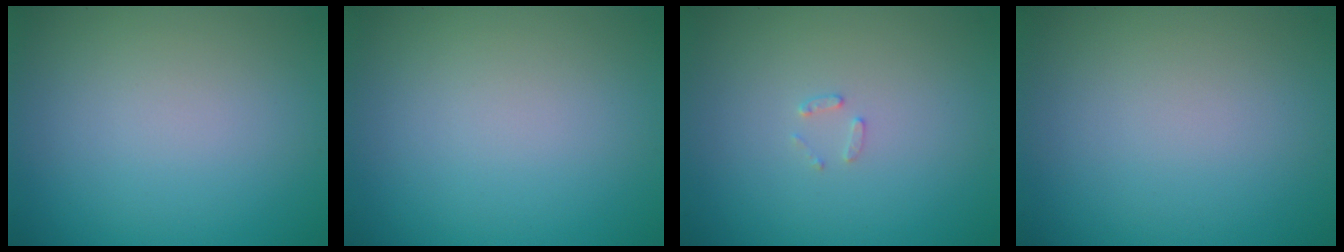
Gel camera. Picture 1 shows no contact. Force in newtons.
{"total": 0.0}
{"total": 0.9, "press": 0.9, "slide": 0.2}
{"total": 0.0}